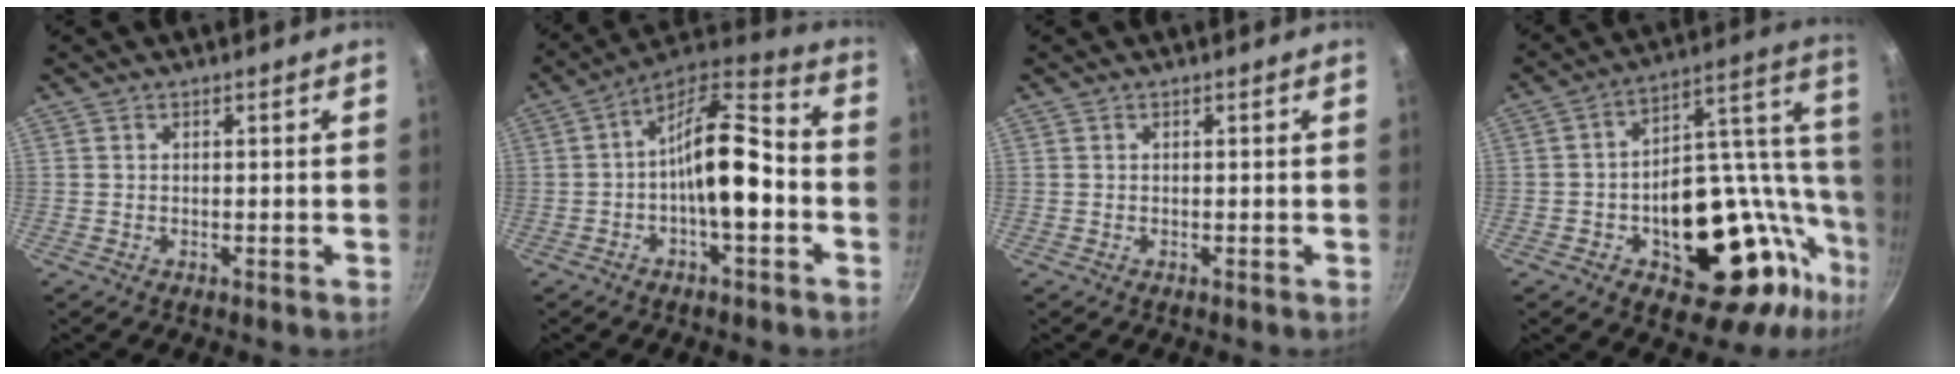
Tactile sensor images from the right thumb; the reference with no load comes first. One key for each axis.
{"total": 14.4, "fx": -2.4, "fy": 6.0, "fz": 12.8, "tx": -0.189, "ty": 0.052, "tz": -0.052}
{"total": 0.0}
{"total": 29.7, "fx": -7.0, "fy": 18.4, "fz": 22.2, "tx": -0.224, "ty": 0.045, "tz": -0.083}